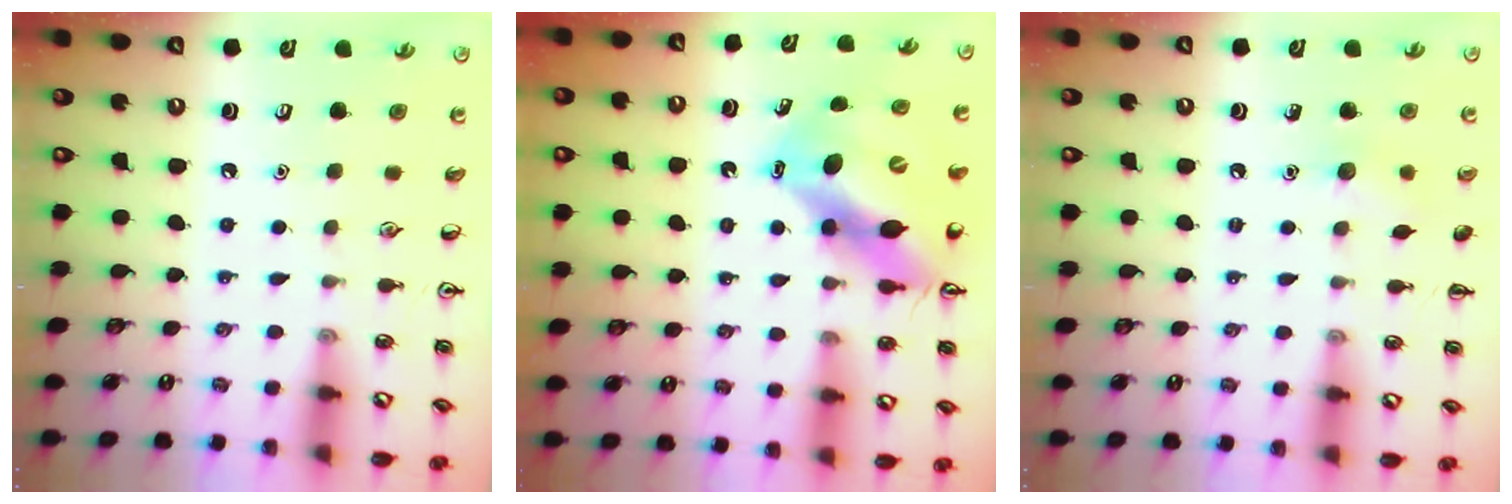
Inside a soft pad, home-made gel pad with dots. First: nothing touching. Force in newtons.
{"total": 13.8, "press": 13.1, "slide": 4.4}
{"total": 6.1, "press": 5.9, "slide": 1.4}